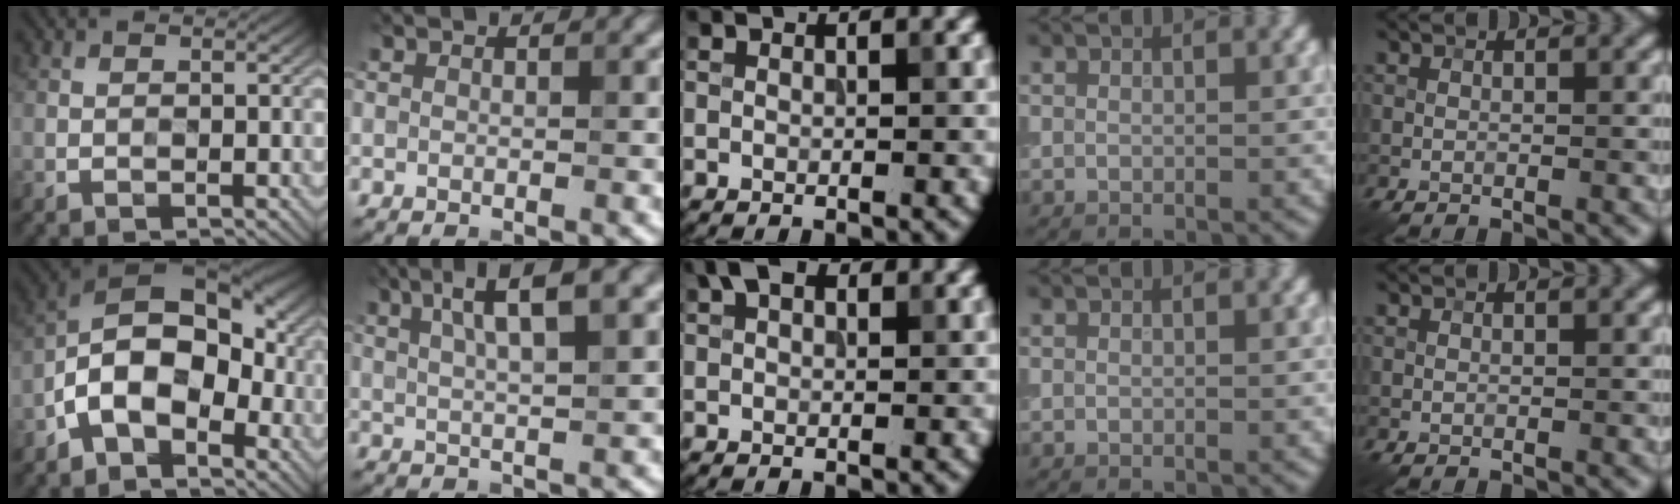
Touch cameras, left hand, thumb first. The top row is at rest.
{"thumb": {"total": 12.7, "force": [-3.7, 7.7, 9.4], "torque": [-0.157, 0.005, -0.077]}, "index": {"total": 6.2, "force": [2.9, 1.4, 5.3], "torque": [-0.080, 0.016, 0.045]}, "middle": {"total": 2.7, "force": [1.6, 1.5, 1.6], "torque": [-0.029, 0.009, 0.026]}}